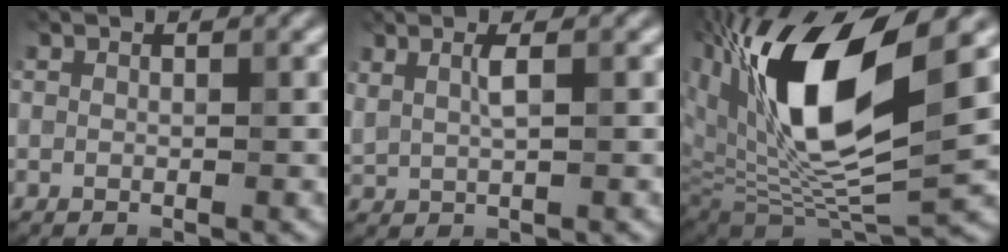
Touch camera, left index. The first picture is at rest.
{"total": 1.6, "force": [0.7, 0.2, 1.4], "torque": [-0.032, -0.001, 0.016]}
{"total": 14.4, "force": [4.1, 5.4, 12.8], "torque": [-0.233, 0.001, 0.067]}